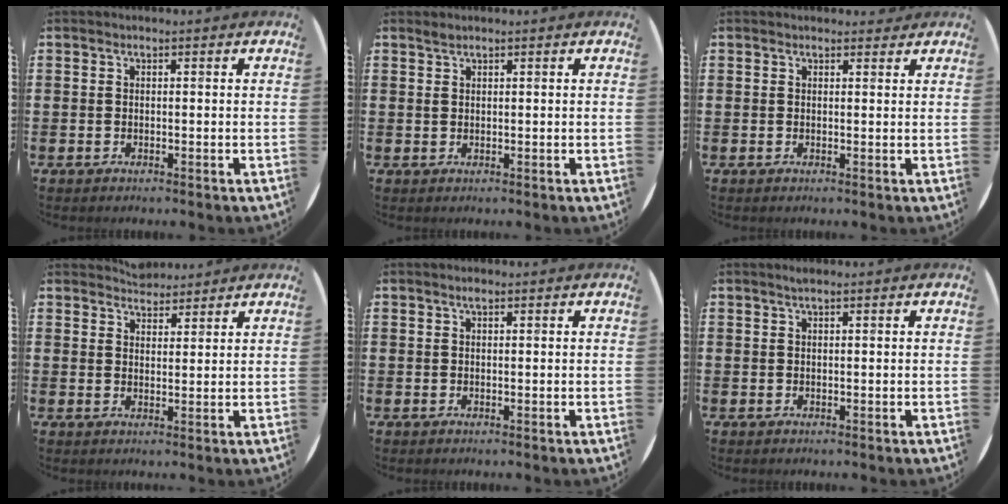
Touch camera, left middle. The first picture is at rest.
{"total": 0.8, "force": [0.7, 0.4, 0.3], "torque": [-0.006, 0.002, 0.013]}
{"total": 0.9, "force": [0.9, 0.4, 0.1], "torque": [0.005, 0.001, 0.015]}
{"total": 3.0, "force": [2.9, 0.5, -0.4], "torque": [0.000, -0.006, 0.056]}
{"total": 0.6, "force": [0.4, 0.2, 0.4], "torque": [-0.009, 0.003, 0.008]}
{"total": 0.6, "force": [0.4, 0.0, 0.4], "torque": [-0.006, 0.001, 0.008]}